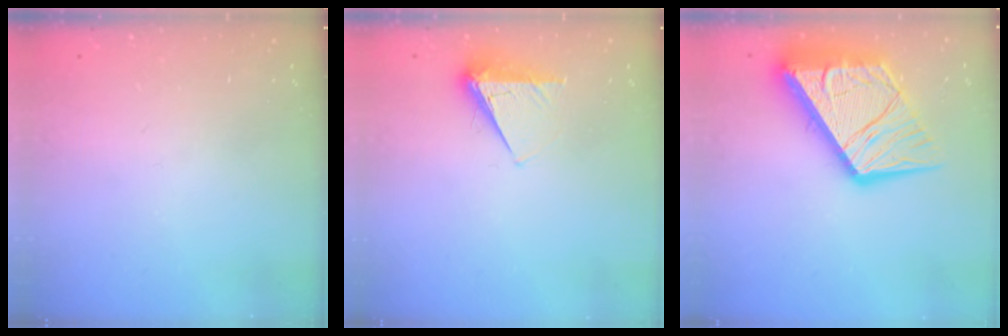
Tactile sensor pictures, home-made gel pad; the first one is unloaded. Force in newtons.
{"total": 5.3, "press": 5.3, "slide": 0.6}
{"total": 21.6, "press": 21.5, "slide": 2.4}